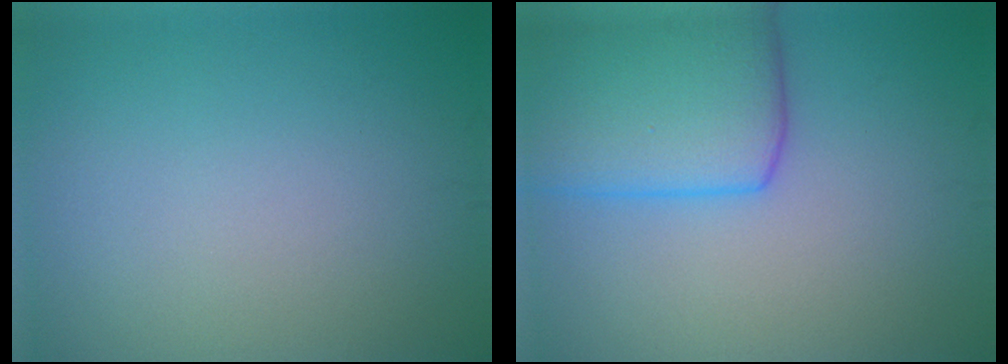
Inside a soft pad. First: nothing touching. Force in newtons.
{"total": 7.7, "press": 7.7, "slide": 0.2}